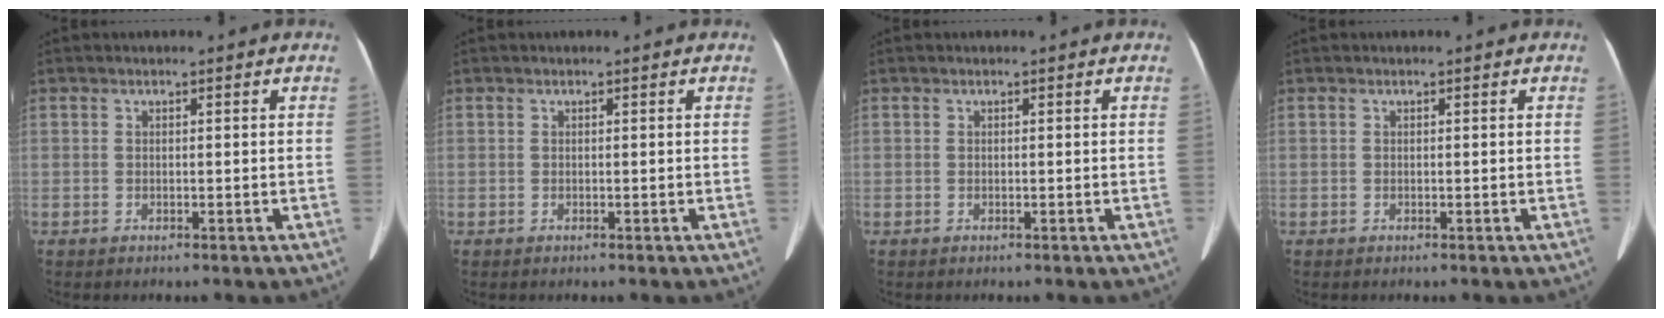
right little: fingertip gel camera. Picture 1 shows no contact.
{"total": 0.0}
{"total": 0.0}
{"total": 0.0}